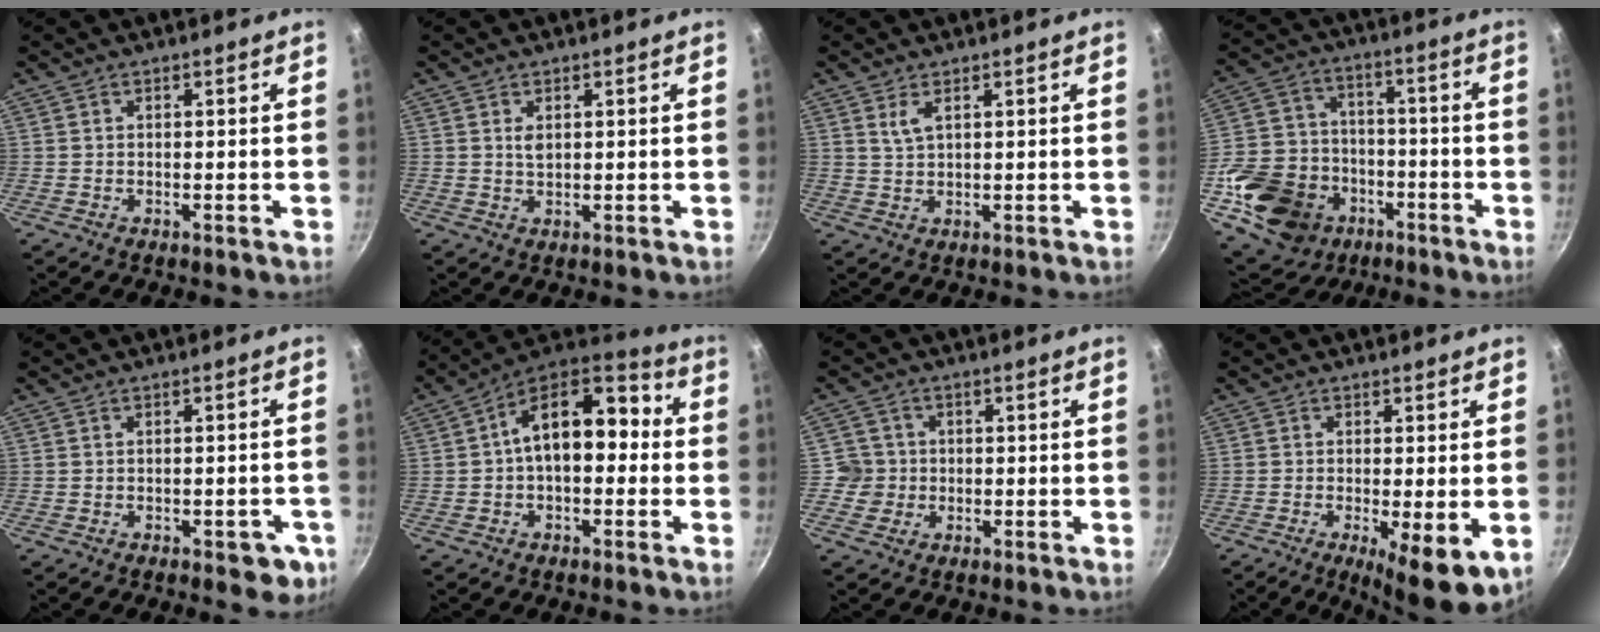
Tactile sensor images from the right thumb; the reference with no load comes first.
{"total": 1.8, "force": [0.6, 1.0, 1.4], "torque": [-0.021, -0.004, 0.016]}
{"total": 2.4, "force": [1.3, 0.9, 1.8], "torque": [-0.040, -0.004, 0.033]}
{"total": 20.7, "force": [-8.3, 16.1, 10.0], "torque": [-0.194, 0.049, -0.136]}
{"total": 4.6, "force": [-2.3, 2.2, 3.4], "torque": [-0.021, 0.011, -0.023]}
{"total": 15.8, "force": [1.0, 9.0, 12.9], "torque": [-0.170, 0.051, 0.002]}
{"total": 3.9, "force": [-0.4, 3.9, -0.2], "torque": [0.031, 0.012, -0.013]}
{"total": 10.4, "force": [-3.8, 2.9, 9.2], "torque": [-0.131, -0.018, -0.052]}